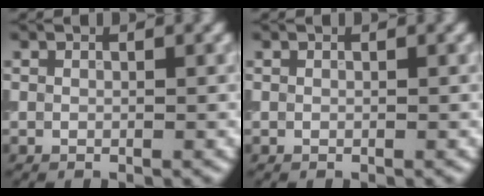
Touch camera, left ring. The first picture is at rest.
{"total": 0.0}